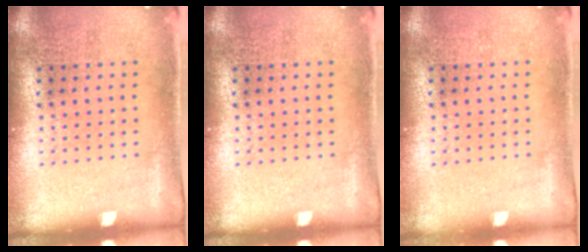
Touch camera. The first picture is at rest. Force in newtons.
{"total": 0.0}
{"total": 0.0}